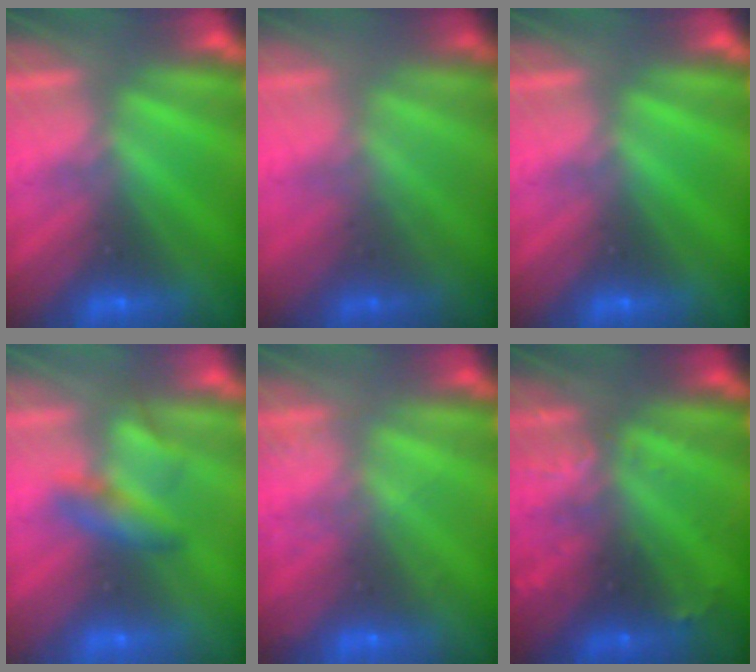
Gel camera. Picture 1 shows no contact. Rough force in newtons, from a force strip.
{"total": 1.4}
{"total": 0.0}
{"total": 2.2}
{"total": 2.1}
{"total": 3.1}